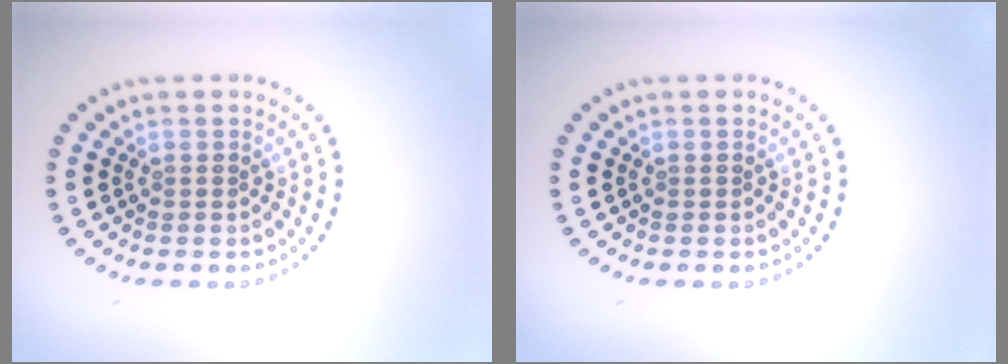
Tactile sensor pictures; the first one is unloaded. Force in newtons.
{"total": 0.0}